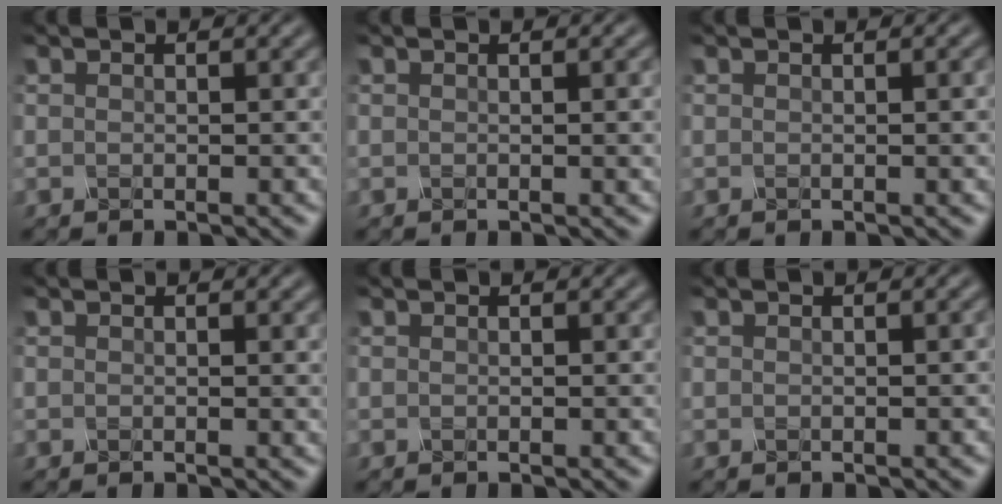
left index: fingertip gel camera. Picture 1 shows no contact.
{"total": 2.0, "force": [0.1, 0.7, 1.8], "torque": [-0.015, 0.003, -0.002]}
{"total": 1.7, "force": [0.1, 0.6, 1.5], "torque": [-0.011, 0.004, -0.003]}
{"total": 0.6, "force": [0.2, 0.2, 0.5], "torque": [-0.002, 0.001, 0.001]}
{"total": 0.0}
{"total": 0.6, "force": [-0.1, 0.2, 0.6], "torque": [-0.003, 0.005, -0.003]}